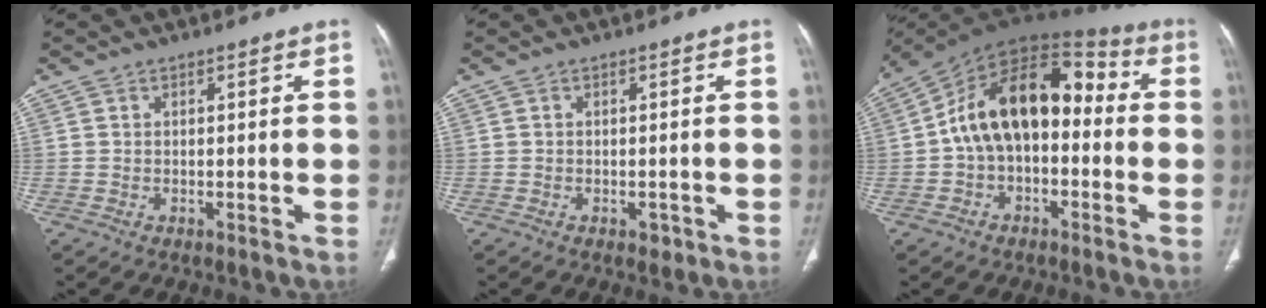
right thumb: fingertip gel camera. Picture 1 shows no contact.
{"total": 1.3, "force": [-0.6, 0.9, 0.7], "torque": [-0.005, 0.001, -0.006]}
{"total": 17.2, "force": [-0.6, 10.7, 13.5], "torque": [-0.194, 0.059, -0.023]}